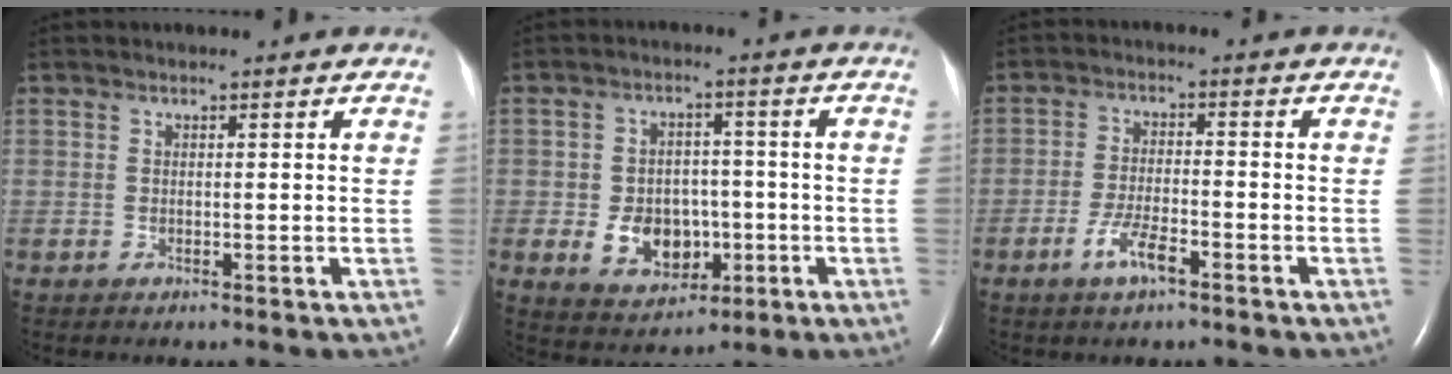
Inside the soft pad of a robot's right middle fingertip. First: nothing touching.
{"total": 8.0, "force": [-1.8, 6.0, 5.0], "torque": [-0.089, 0.007, -0.019]}
{"total": 4.9, "force": [-2.9, 1.1, 3.8], "torque": [-0.076, -0.001, -0.055]}